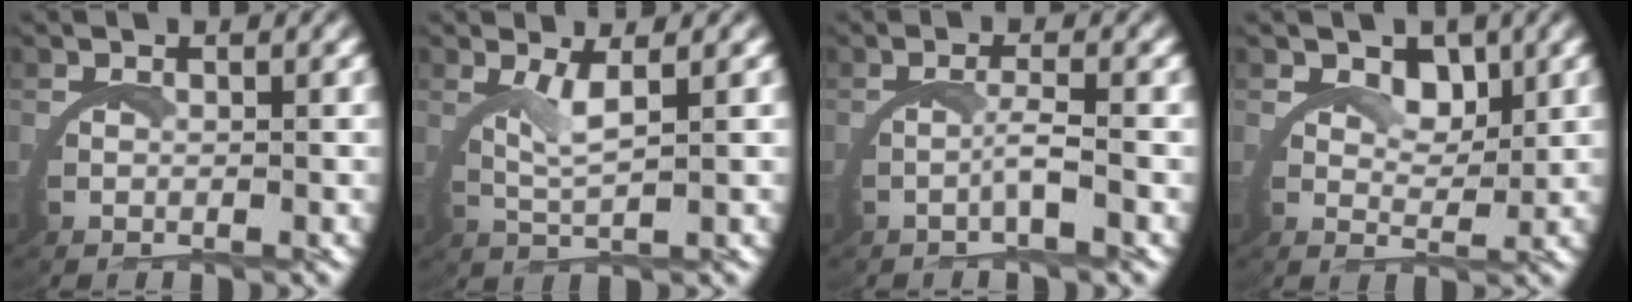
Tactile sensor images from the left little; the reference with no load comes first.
{"total": 2.5, "force": [1.5, -0.5, 1.9], "torque": [-0.041, -0.010, 0.032]}
{"total": 1.6, "force": [-0.5, -0.8, 1.2], "torque": [-0.034, -0.005, -0.009]}
{"total": 2.3, "force": [2.1, 0.4, 0.8], "torque": [-0.013, -0.014, 0.040]}